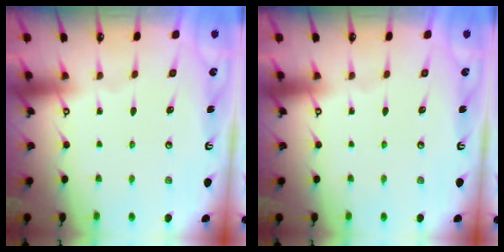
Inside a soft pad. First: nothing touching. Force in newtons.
{"total": 0.0}